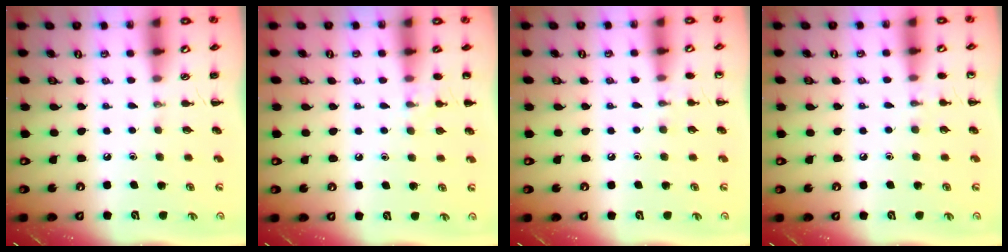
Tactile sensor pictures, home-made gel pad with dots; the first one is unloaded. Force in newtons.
{"total": 7.4, "press": 7.0, "slide": 2.1}
{"total": 4.8, "press": 4.5, "slide": 1.5}
{"total": 4.8, "press": 4.5, "slide": 1.5}